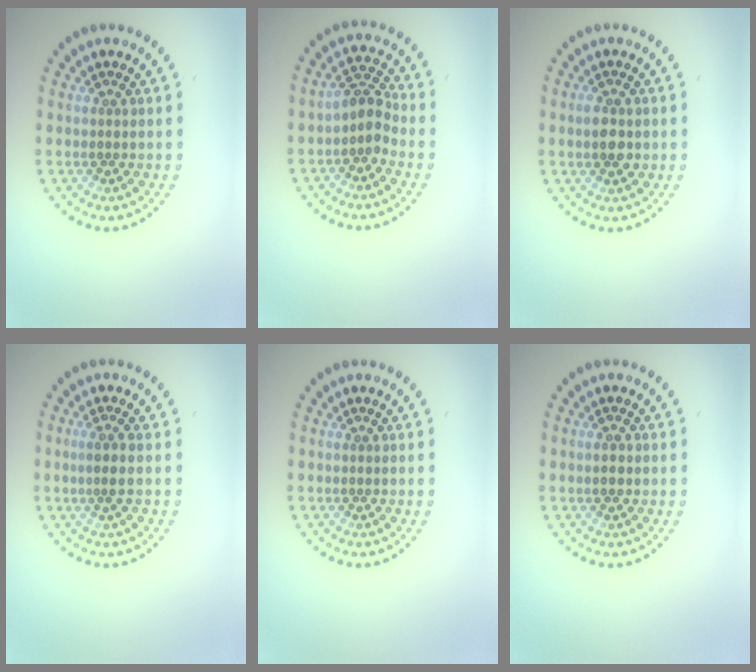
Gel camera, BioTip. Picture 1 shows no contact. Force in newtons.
{"total": 2.7, "press": 2.1, "slide": 1.7}
{"total": 2.6, "press": 2.6, "slide": 0.1}
{"total": 1.6, "press": 1.4, "slide": 0.8}
{"total": 0.0}
{"total": 1.7, "press": 1.7, "slide": 0.2}